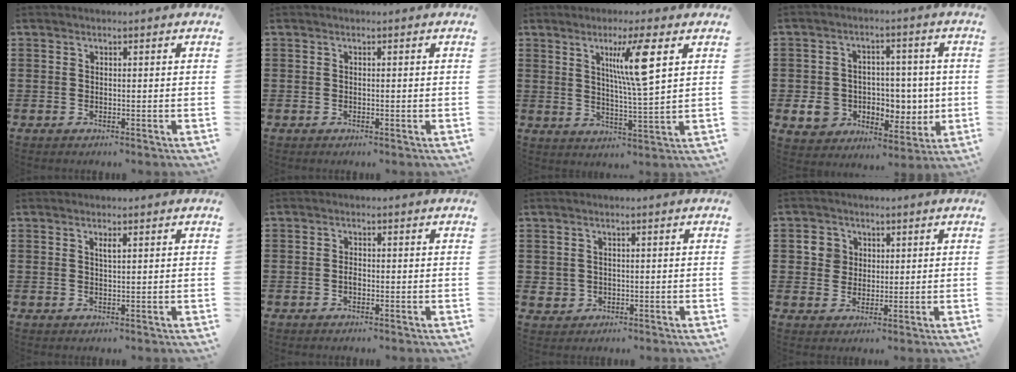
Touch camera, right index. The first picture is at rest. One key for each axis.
{"total": 0.0}
{"total": 8.6, "fx": 3.5, "fy": 0.6, "fz": 7.8, "tx": -0.145, "ty": -0.002, "tz": 0.050}
{"total": 7.7, "fx": -0.3, "fy": 6.9, "fz": 3.3, "tx": -0.061, "ty": 0.005, "tz": 0.001}
{"total": 1.1, "fx": 0.5, "fy": 0.2, "fz": 0.9, "tx": -0.019, "ty": 0.000, "tz": 0.009}
{"total": 1.1, "fx": -0.4, "fy": 0.5, "fz": 0.8, "tx": -0.018, "ty": -0.003, "tz": -0.007}
{"total": 1.4, "fx": 0.2, "fy": 1.4, "fz": 0.2, "tx": -0.010, "ty": 0.006, "tz": 0.001}
{"total": 3.8, "fx": 1.1, "fy": 3.5, "fz": 1.0, "tx": -0.026, "ty": 0.010, "tz": 0.017}